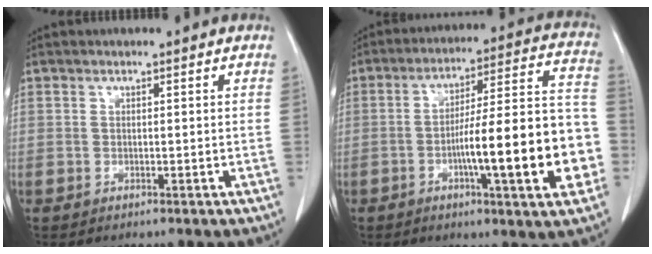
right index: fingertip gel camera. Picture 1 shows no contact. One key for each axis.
{"total": 18.5, "fx": -4.8, "fy": 1.7, "fz": 17.8, "tx": -0.227, "ty": 0.022, "tz": -0.065}